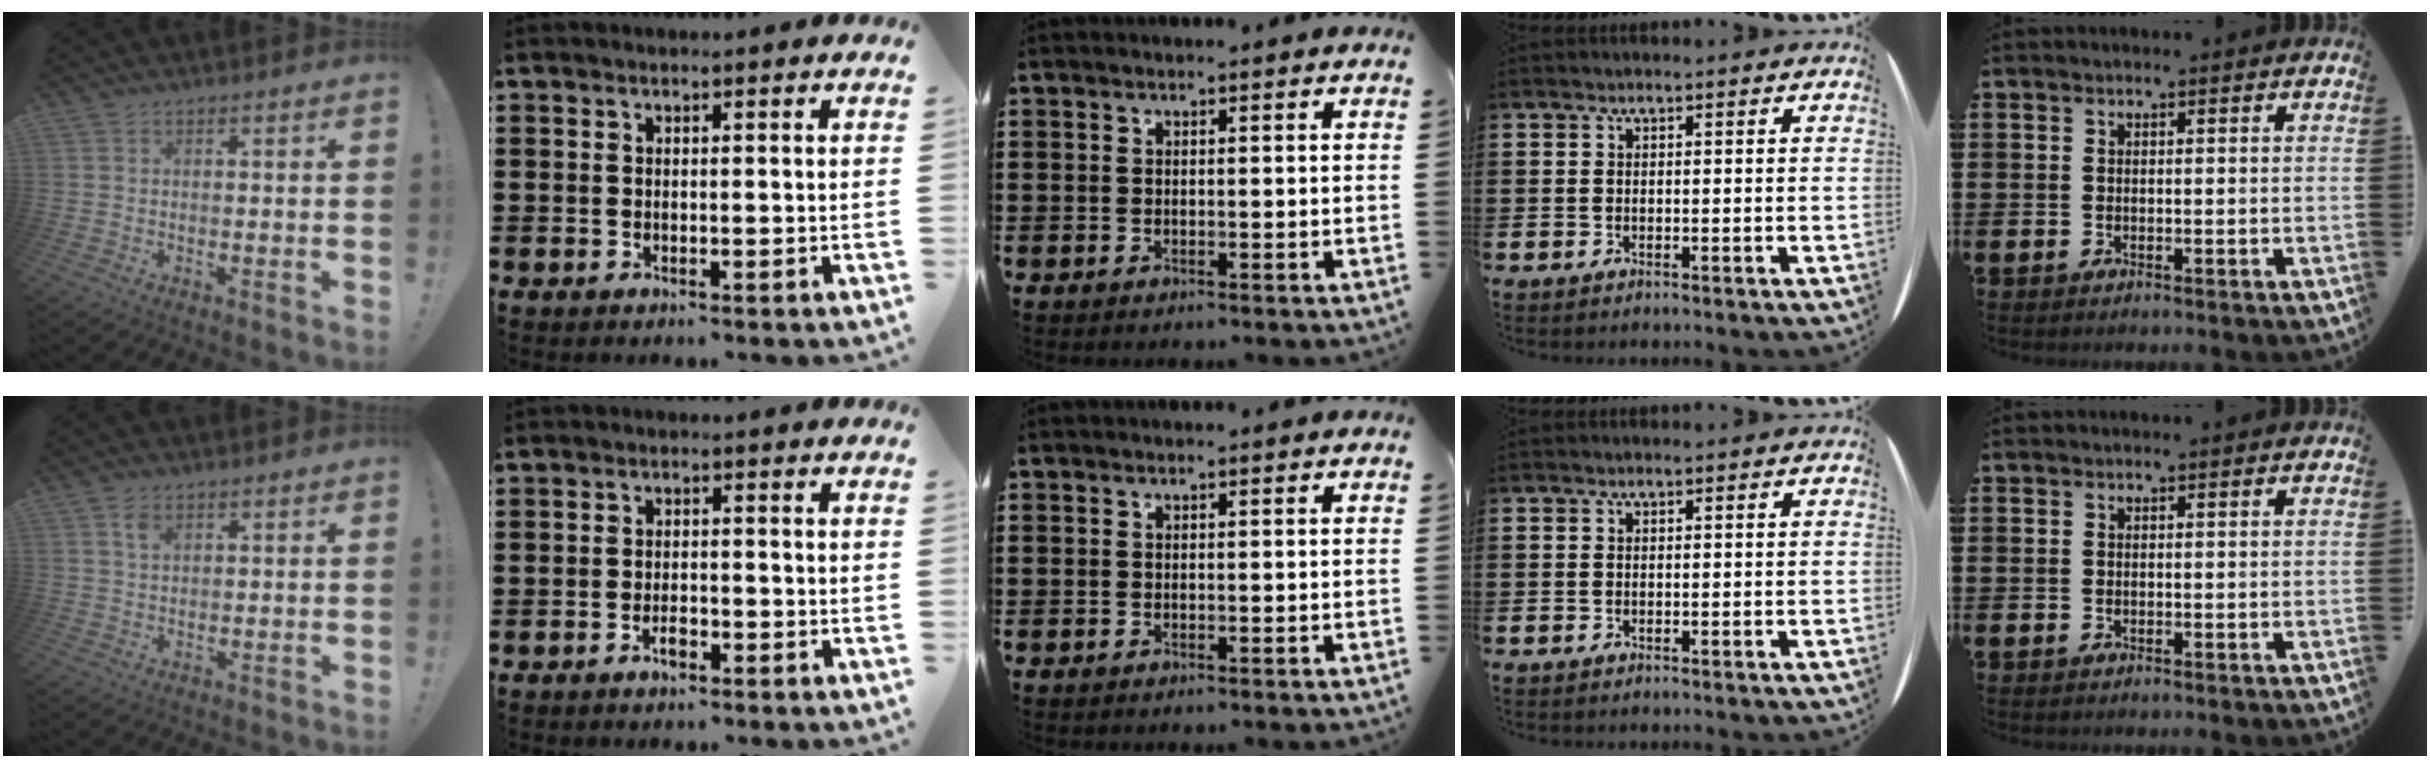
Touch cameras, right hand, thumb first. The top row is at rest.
{"thumb": {"total": 3.3, "force": [1.8, 1.9, 2.1], "torque": [-0.033, -0.002, 0.031]}, "index": {"total": 2.4, "force": [-1.4, 1.0, 1.7], "torque": [-0.031, 0.002, -0.025]}}